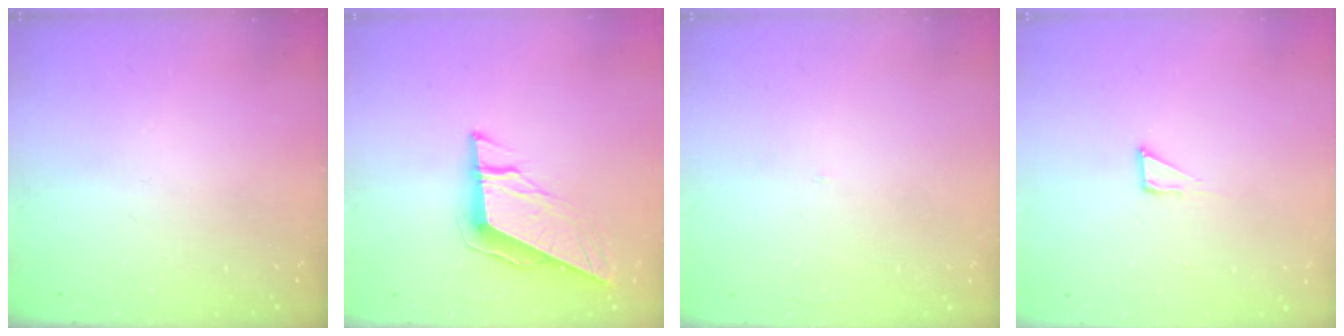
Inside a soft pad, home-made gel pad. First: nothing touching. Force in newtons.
{"total": 9.1, "press": 9.1, "slide": 0.3}
{"total": 1.7, "press": 1.6, "slide": 0.1}
{"total": 2.6, "press": 2.6, "slide": 0.1}